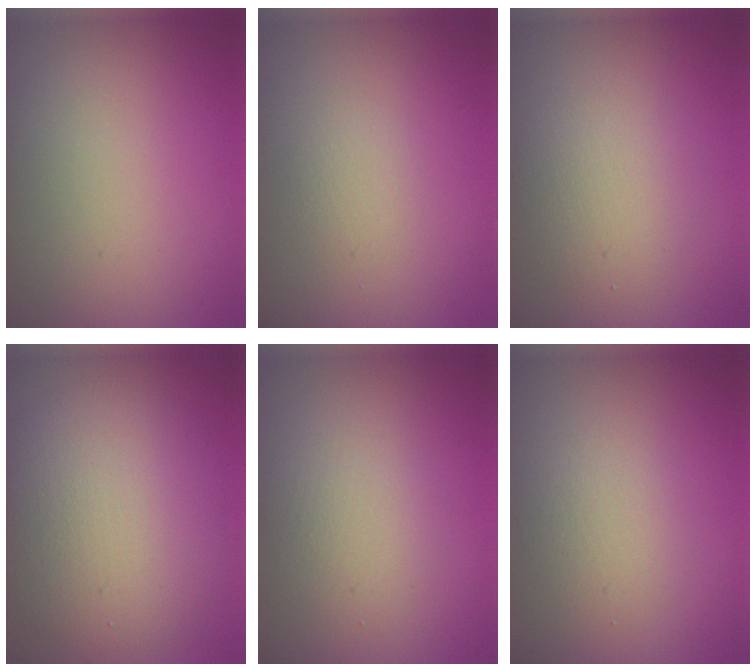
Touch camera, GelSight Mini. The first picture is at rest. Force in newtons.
{"total": 1.1, "press": 1.1, "slide": 0.1}
{"total": 2.9, "press": 2.9, "slide": 0.2}
{"total": 7.8, "press": 7.8, "slide": 0.5}
{"total": 2.6, "press": 2.6, "slide": 0.1}
{"total": 2.5, "press": 2.5, "slide": 0.1}